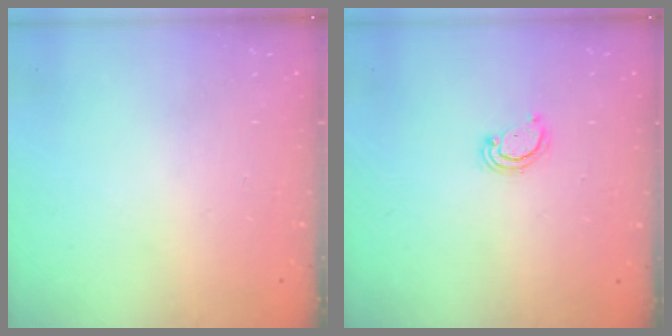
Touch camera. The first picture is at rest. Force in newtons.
{"total": 2.3, "press": 2.3, "slide": 0.3}